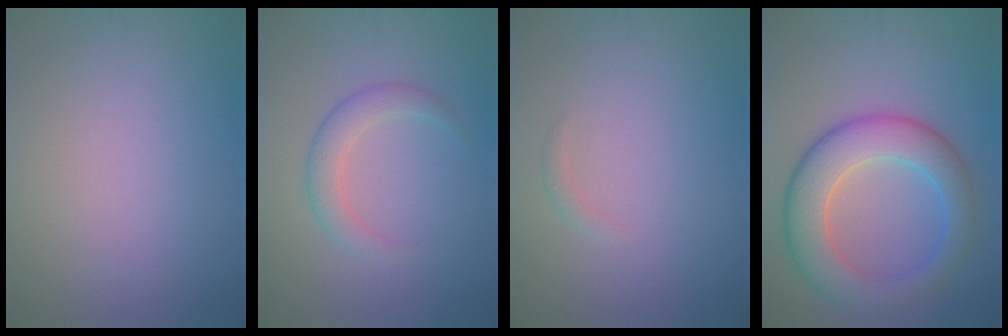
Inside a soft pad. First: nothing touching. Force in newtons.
{"total": 2.6, "press": 2.6, "slide": 0.1}
{"total": 0.7, "press": 0.7, "slide": 0.1}
{"total": 8.0, "press": 8.0, "slide": 0.3}